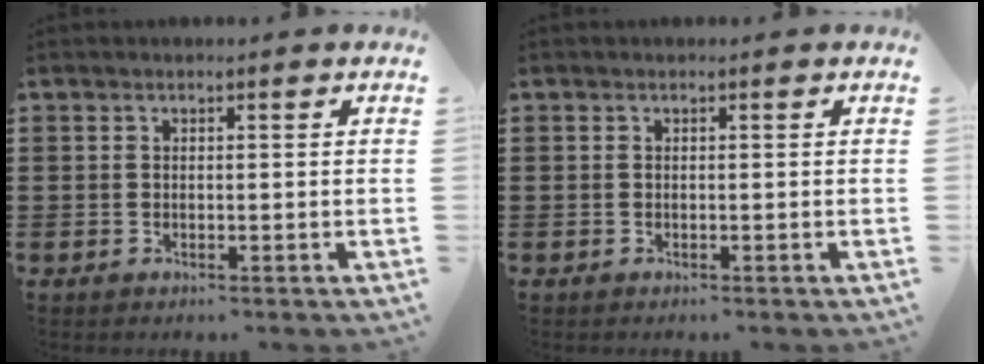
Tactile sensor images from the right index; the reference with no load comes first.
{"total": 0.0}